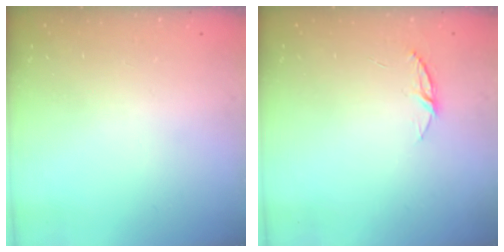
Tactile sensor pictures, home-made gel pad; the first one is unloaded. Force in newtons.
{"total": 4.6, "press": 4.5, "slide": 0.4}